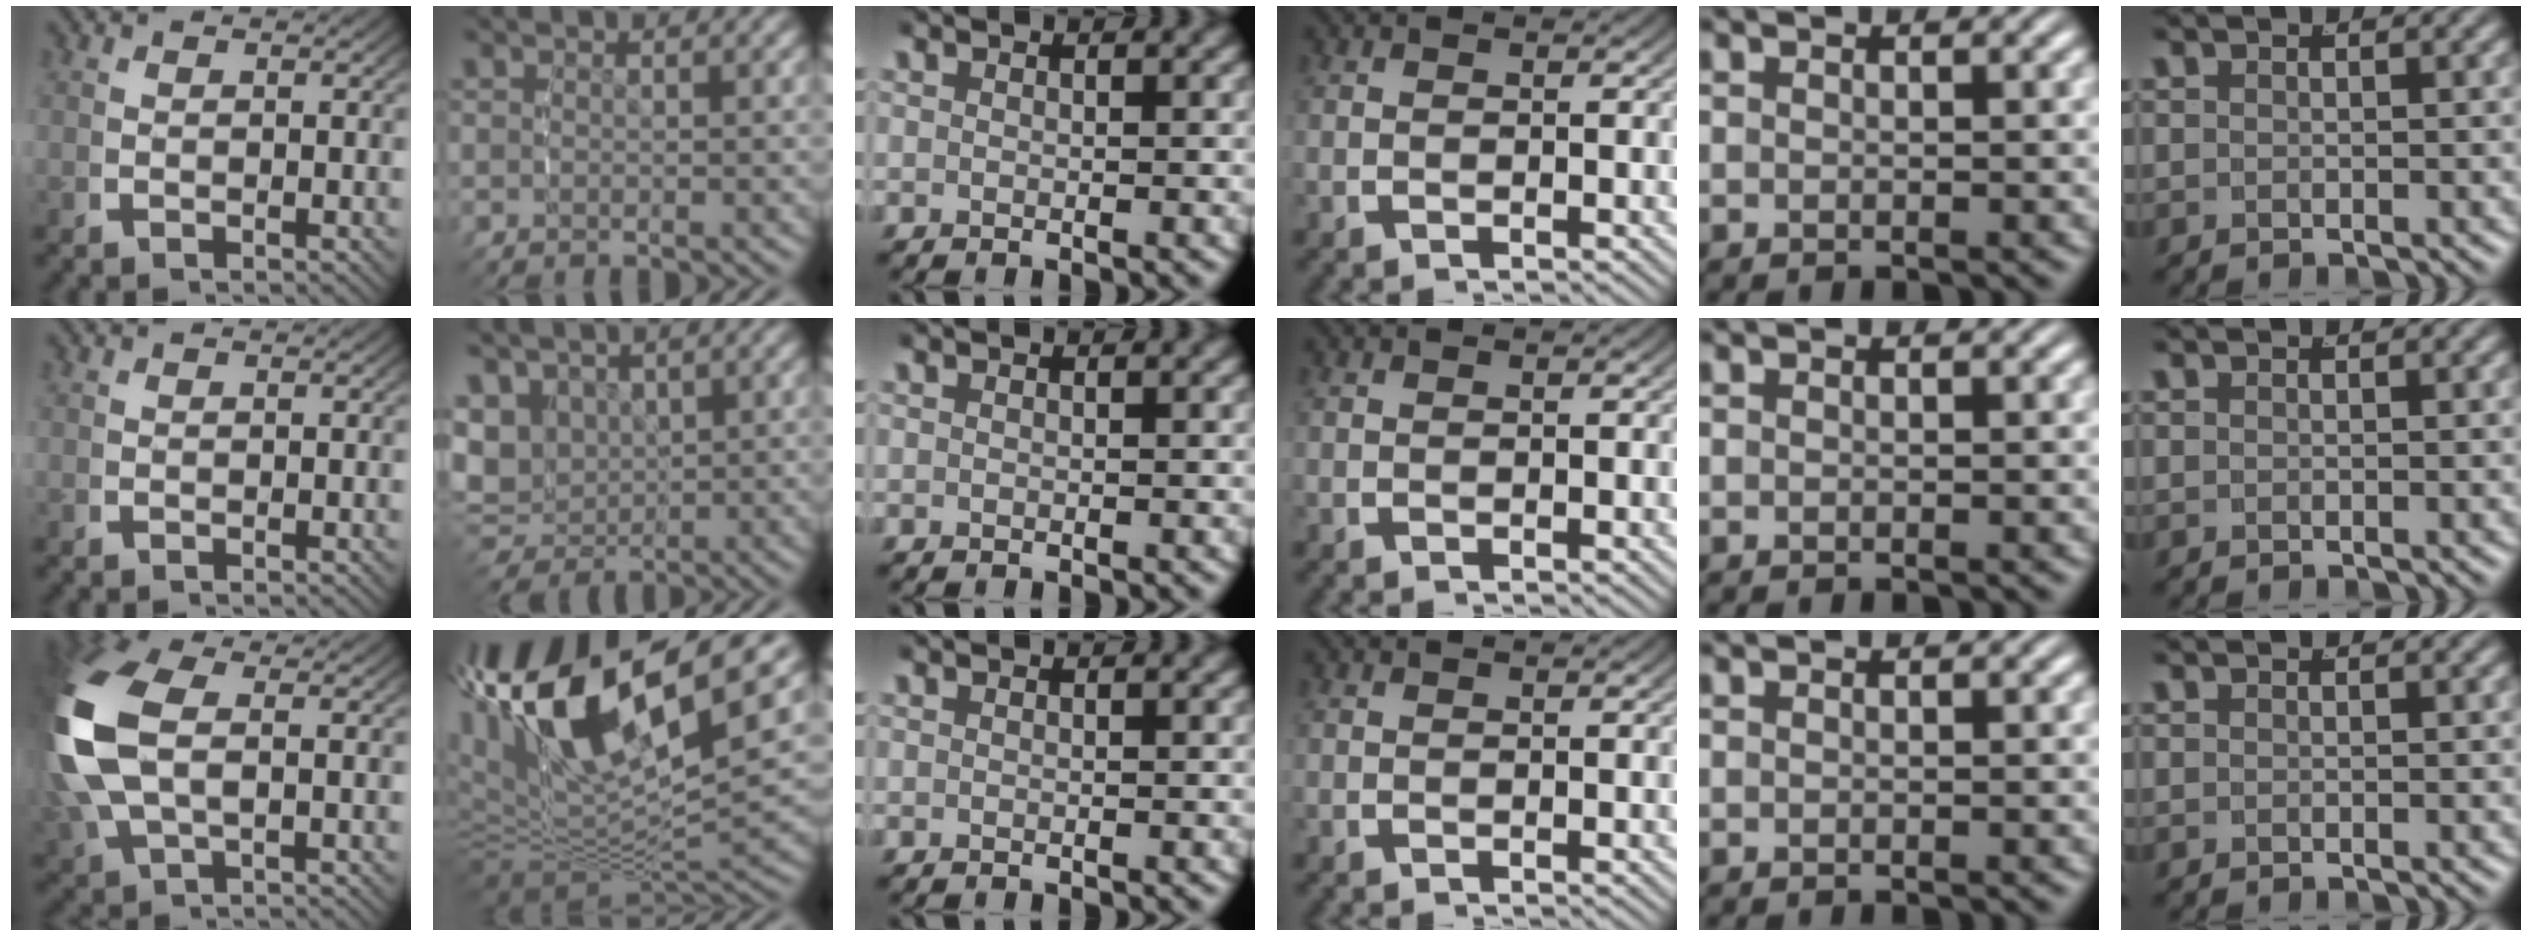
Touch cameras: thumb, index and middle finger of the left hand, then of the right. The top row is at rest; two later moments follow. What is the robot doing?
{"motion": "lift_and_place", "object": "pen"}